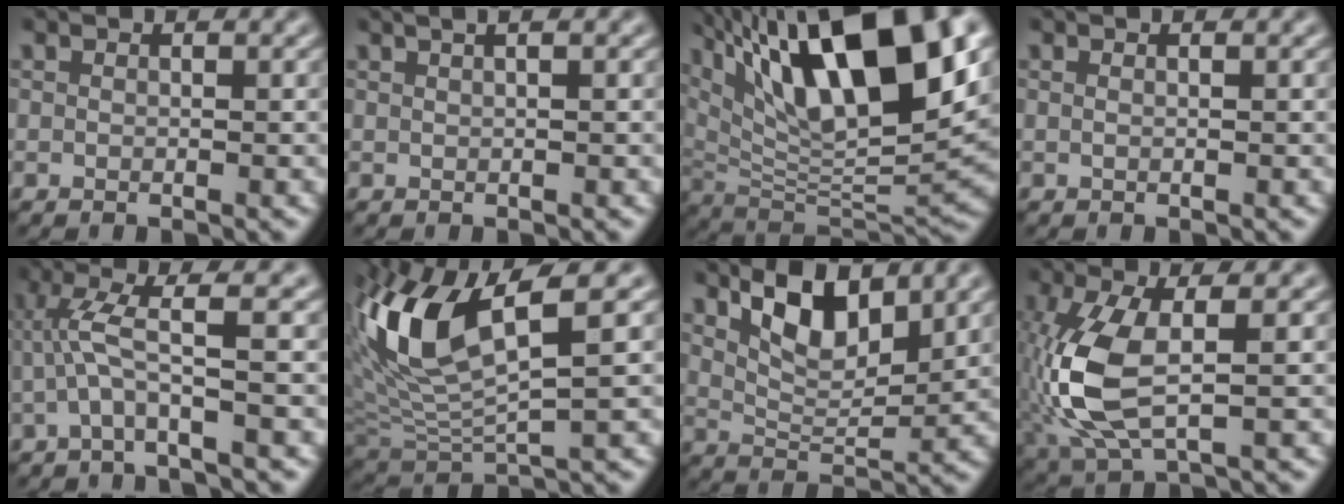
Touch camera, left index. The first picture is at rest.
{"total": 3.9, "force": [2.0, 1.9, 2.7], "torque": [-0.012, 0.021, 0.000]}
{"total": 16.8, "force": [7.9, 5.7, 13.7], "torque": [-0.237, 0.022, 0.141]}
{"total": 0.7, "force": [0.3, 0.2, 0.6], "torque": [-0.010, -0.001, -0.002]}
{"total": 3.9, "force": [-0.4, 0.0, 3.9], "torque": [-0.092, 0.014, -0.010]}
{"total": 9.5, "force": [4.0, 3.3, 7.9], "torque": [-0.175, 0.003, 0.078]}
{"total": 6.0, "force": [3.4, 2.5, 4.3], "torque": [-0.084, -0.002, 0.059]}
{"total": 8.2, "force": [-0.8, 3.4, 7.4], "torque": [-0.188, -0.001, -0.014]}